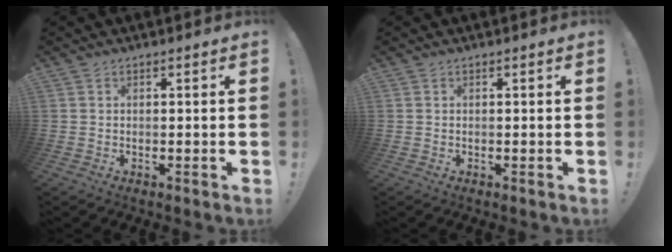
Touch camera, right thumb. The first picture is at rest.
{"total": 0.0}